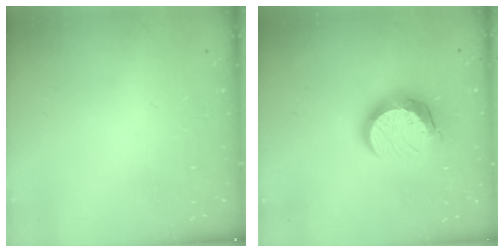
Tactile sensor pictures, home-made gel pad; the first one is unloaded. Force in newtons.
{"total": 13.0, "press": 13.0, "slide": 0.9}